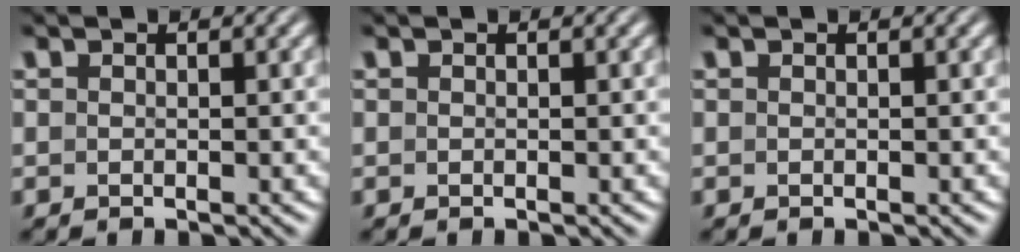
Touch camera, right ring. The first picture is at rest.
{"total": 0.0}
{"total": 0.0}